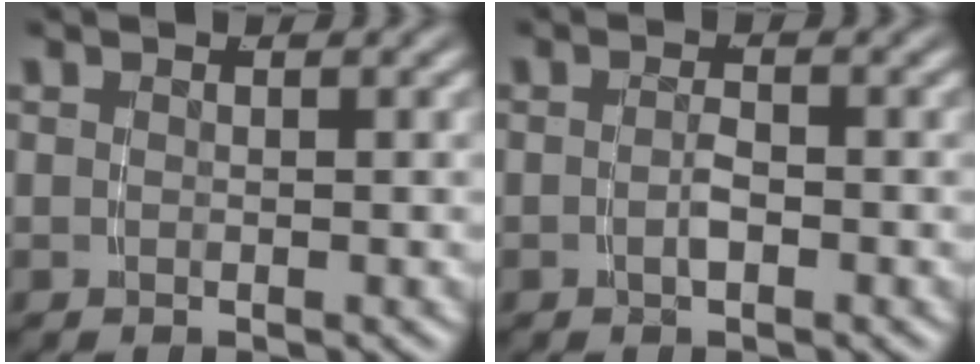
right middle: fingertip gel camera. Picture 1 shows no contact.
{"total": 1.5, "force": [-0.9, 0.3, 1.1], "torque": [-0.024, -0.003, -0.014]}